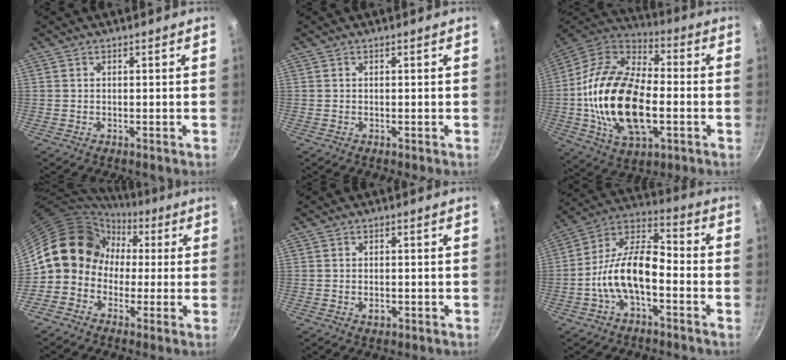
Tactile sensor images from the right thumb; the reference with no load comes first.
{"total": 0.0}
{"total": 25.2, "force": [-3.3, 14.4, 20.5], "torque": [-0.375, 0.026, -0.063]}
{"total": 12.5, "force": [0.4, 11.1, 5.8], "torque": [-0.057, 0.036, -0.017]}
{"total": 1.8, "force": [-0.6, 1.2, 1.2], "torque": [-0.018, 0.001, -0.010]}
{"total": 13.3, "force": [-4.2, 6.5, 10.8], "torque": [-0.183, 0.052, -0.092]}